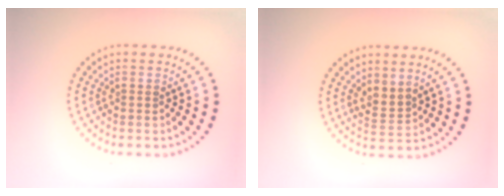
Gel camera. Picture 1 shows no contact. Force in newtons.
{"total": 1.9, "press": 1.4, "slide": 1.2}